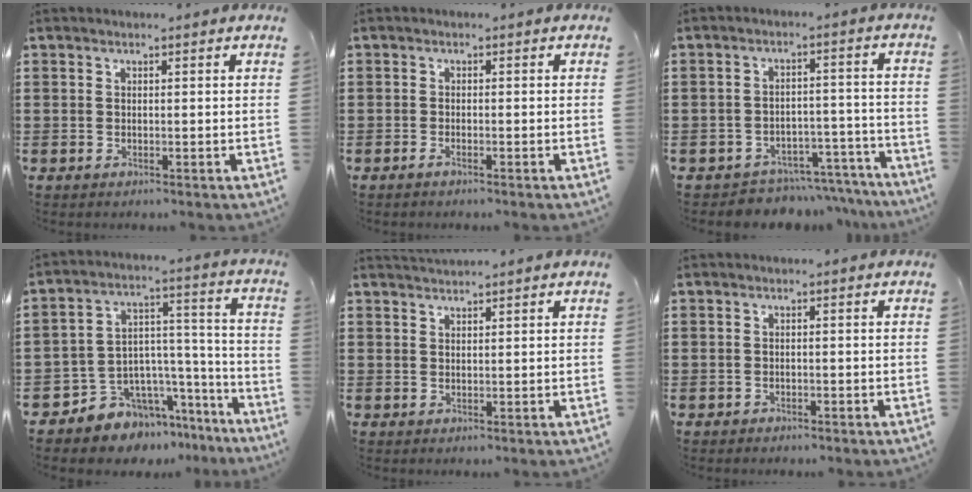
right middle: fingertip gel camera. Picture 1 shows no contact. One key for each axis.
{"total": 0.7, "fx": -0.5, "fy": 0.0, "fz": 0.5, "tx": -0.010, "ty": -0.004, "tz": -0.009}
{"total": 5.0, "fx": -4.9, "fy": 1.0, "fz": 0.4, "tx": -0.008, "ty": 0.015, "tz": -0.098}
{"total": 7.0, "fx": -5.7, "fy": 4.1, "fz": 0.0, "tx": -0.018, "ty": -0.003, "tz": -0.105}
{"total": 1.5, "fx": 1.5, "fy": 0.2, "fz": 0.1, "tx": -0.005, "ty": 0.002, "tz": 0.028}
{"total": 0.8, "fx": -0.8, "fy": 0.2, "fz": -0.1, "tx": -0.002, "ty": 0.000, "tz": -0.017}